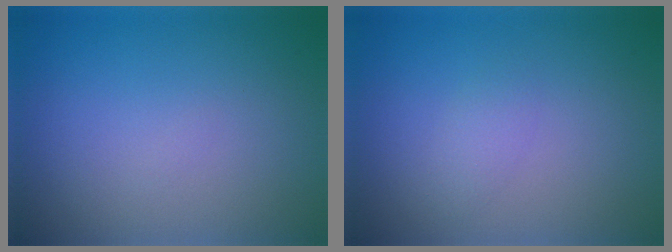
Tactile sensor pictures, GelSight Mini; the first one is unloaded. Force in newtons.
{"total": 1.1, "press": 1.1, "slide": 0.0}